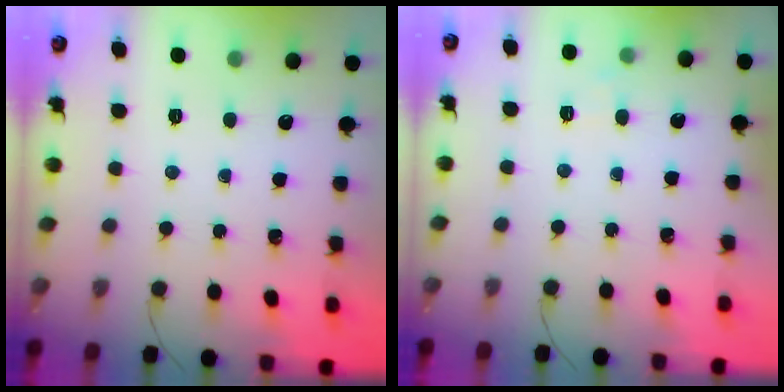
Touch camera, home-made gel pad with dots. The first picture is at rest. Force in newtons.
{"total": 4.9, "press": 4.7, "slide": 1.3}